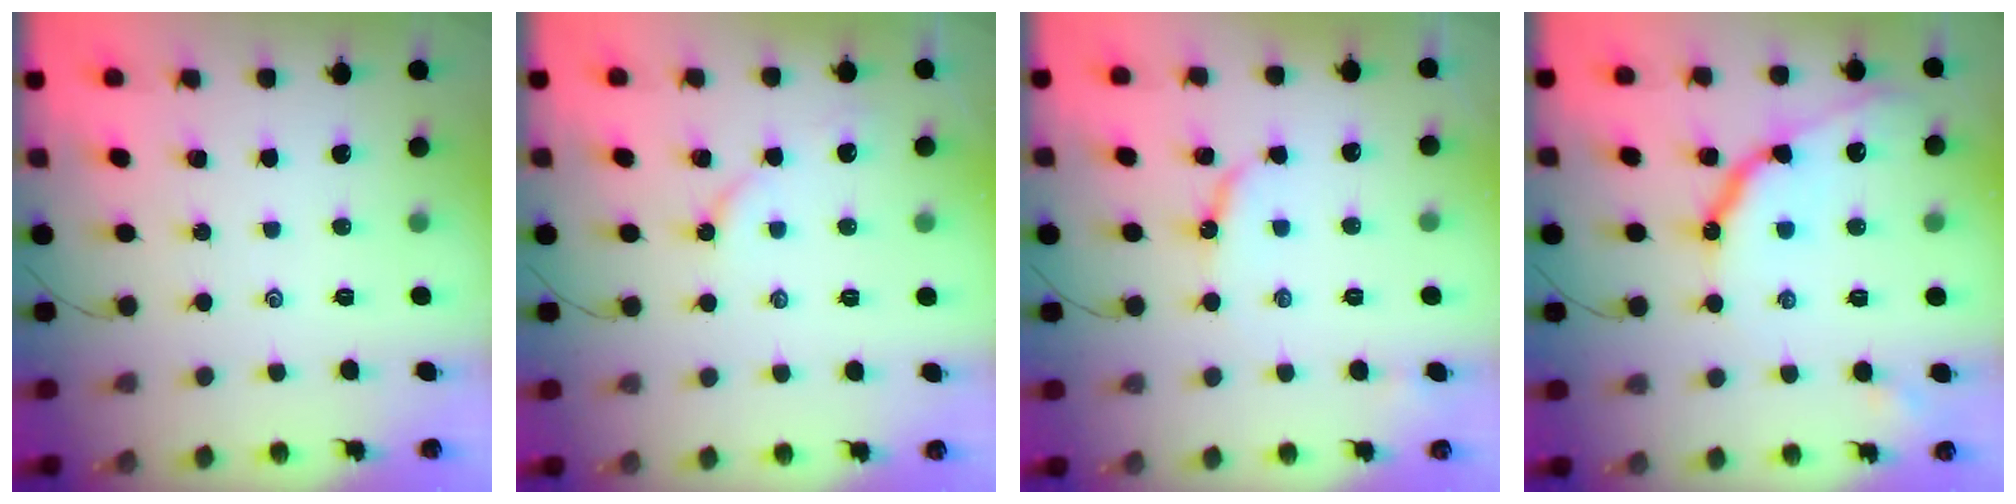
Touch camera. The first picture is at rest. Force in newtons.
{"total": 4.1, "press": 4.0, "slide": 0.5}
{"total": 5.2, "press": 5.1, "slide": 0.6}
{"total": 12.4, "press": 12.4, "slide": 0.9}